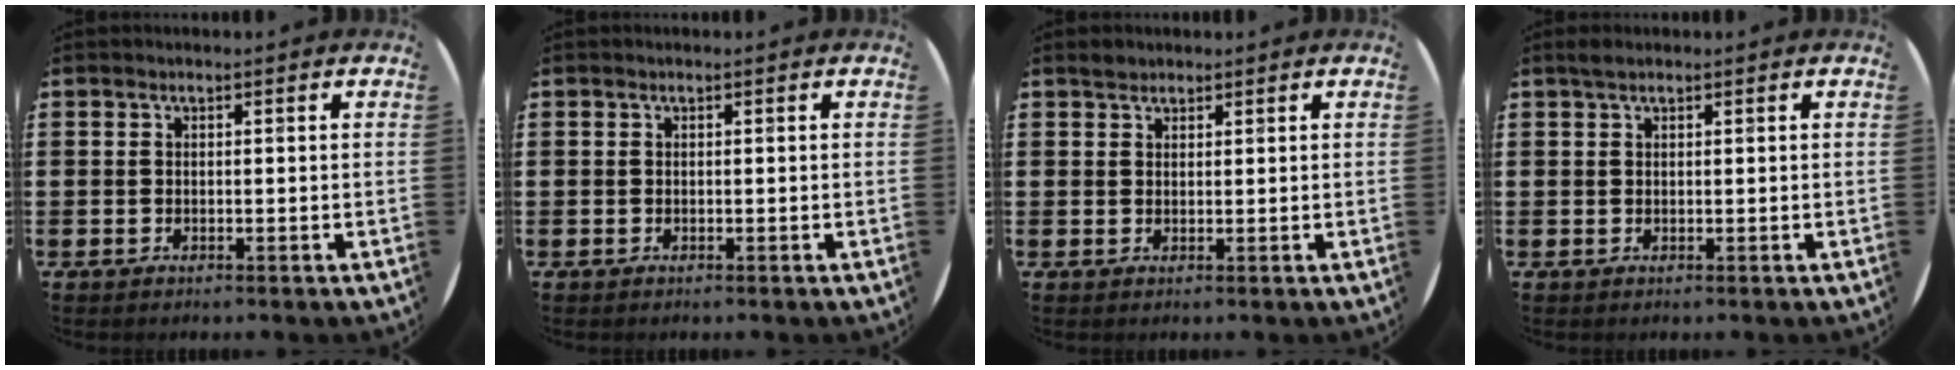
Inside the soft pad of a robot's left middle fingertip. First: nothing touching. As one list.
[{"total": 0.0}, {"total": 1.3, "force": [1.2, 0.5, 0.0], "torque": [0.006, -0.001, 0.022]}, {"total": 0.9, "force": [0.8, 0.3, 0.4], "torque": [-0.009, 0.004, 0.014]}]